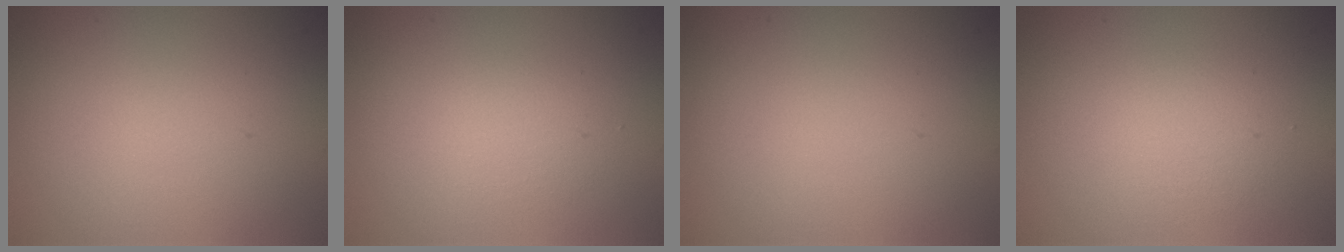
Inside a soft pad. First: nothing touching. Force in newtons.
{"total": 1.4, "press": 1.4, "slide": 0.1}
{"total": 0.0}
{"total": 1.7, "press": 1.7, "slide": 0.0}